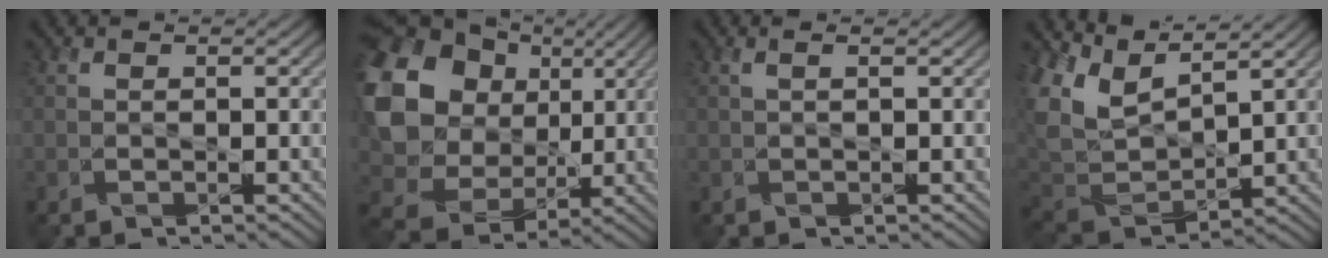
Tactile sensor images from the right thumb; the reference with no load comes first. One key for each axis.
{"total": 16.6, "fx": 3.9, "fy": 13.4, "fz": 9.1, "tx": -0.236, "ty": 0.017, "tz": 0.073}
{"total": 0.9, "fx": 0.2, "fy": 0.0, "fz": 0.9, "tx": -0.021, "ty": 0.007, "tz": -0.001}
{"total": 9.5, "fx": 5.6, "fy": 4.6, "fz": 6.1, "tx": -0.156, "ty": 0.008, "tz": 0.110}